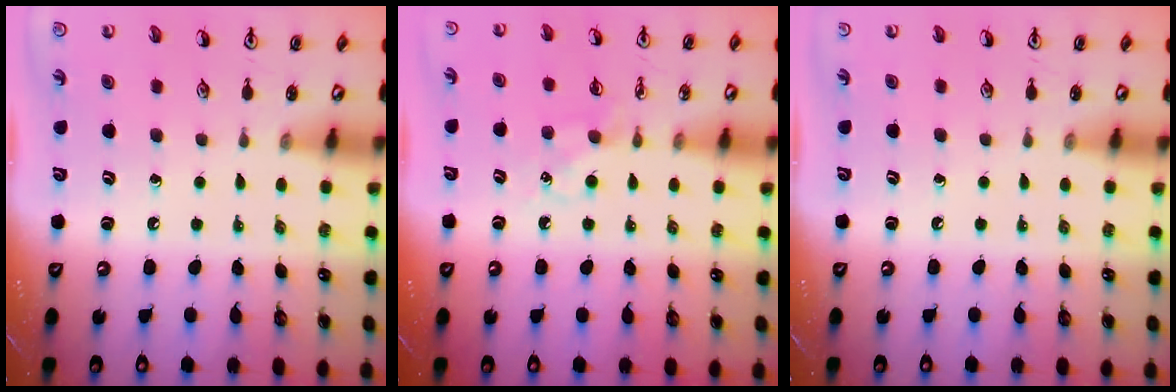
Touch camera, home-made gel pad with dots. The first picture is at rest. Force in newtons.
{"total": 4.2, "press": 4.2, "slide": 0.4}
{"total": 0.0}